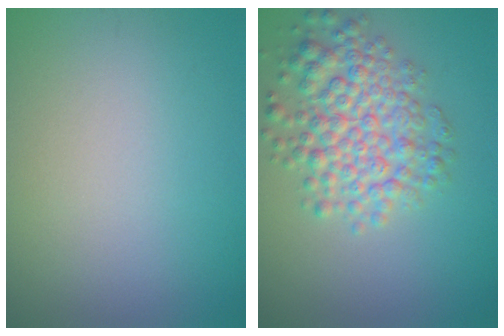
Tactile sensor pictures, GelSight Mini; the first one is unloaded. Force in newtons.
{"total": 5.6, "press": 5.6, "slide": 0.1}